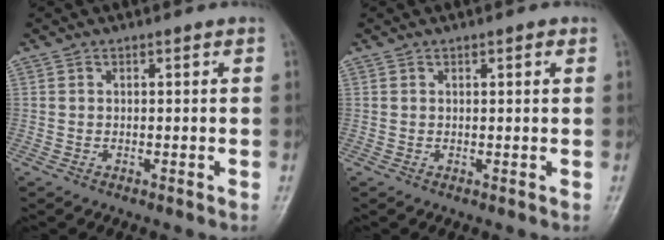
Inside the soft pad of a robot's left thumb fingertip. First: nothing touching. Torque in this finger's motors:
{"motor_torque": [-0.16, -0.05, -0.19, -0.14, 0.03]}